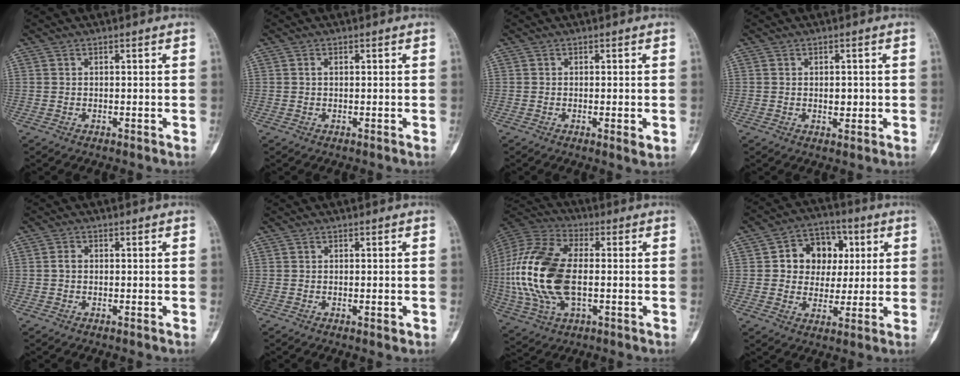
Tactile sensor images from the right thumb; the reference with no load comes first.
{"total": 0.6, "force": [0.1, 0.2, 0.6], "torque": [-0.013, 0.000, -0.001]}
{"total": 2.2, "force": [-0.4, 0.5, 2.1], "torque": [-0.034, -0.007, -0.005]}
{"total": 2.1, "force": [0.0, 1.3, 1.6], "torque": [-0.012, -0.001, 0.001]}
{"total": 1.2, "force": [-0.3, 0.7, 0.9], "torque": [-0.016, 0.001, -0.008]}
{"total": 1.2, "force": [-0.4, 0.4, 1.1], "torque": [-0.014, -0.003, -0.003]}
{"total": 21.5, "force": [-1.2, 11.8, 18.0], "torque": [-0.394, 0.006, -0.020]}
{"total": 12.0, "force": [2.4, 9.7, 6.6], "torque": [-0.046, 0.010, 0.035]}